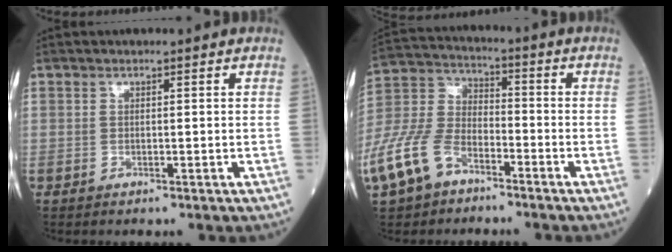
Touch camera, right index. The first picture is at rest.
{"total": 12.3, "force": [-7.1, 6.7, 7.5], "torque": [-0.192, 0.000, -0.146]}